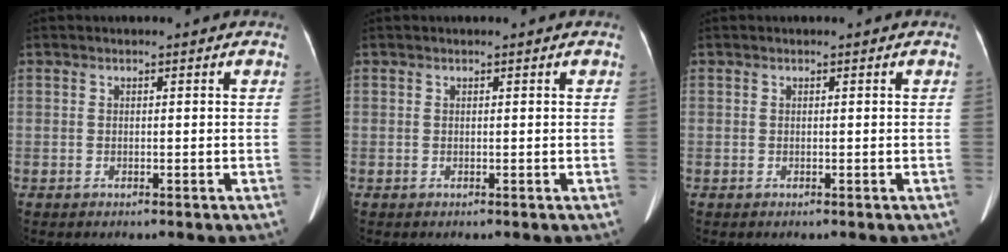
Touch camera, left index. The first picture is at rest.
{"total": 0.0}
{"total": 0.0}